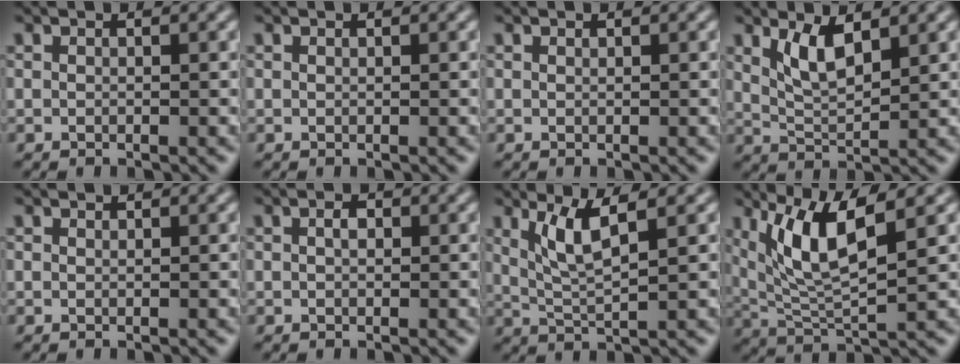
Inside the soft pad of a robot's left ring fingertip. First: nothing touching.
{"total": 0.0}
{"total": 0.0}
{"total": 3.4, "force": [1.9, 1.1, 2.6], "torque": [-0.057, -0.009, 0.042]}
{"total": 0.0}
{"total": 1.1, "force": [0.3, 0.7, 0.9], "torque": [-0.014, 0.003, 0.003]}
{"total": 3.9, "force": [1.8, 0.8, 3.4], "torque": [-0.070, -0.006, 0.040]}
{"total": 6.7, "force": [3.0, 1.7, 5.7], "torque": [-0.116, -0.008, 0.064]}